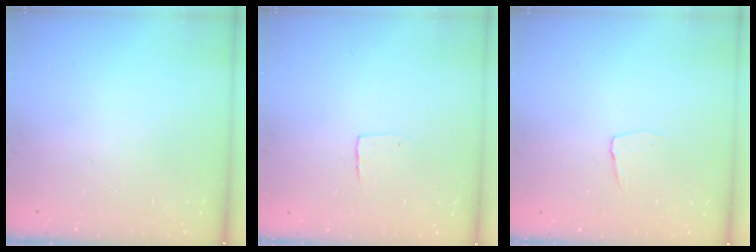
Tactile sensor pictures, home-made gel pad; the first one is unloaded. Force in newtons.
{"total": 4.3, "press": 4.3, "slide": 0.3}
{"total": 3.6, "press": 3.6, "slide": 0.3}